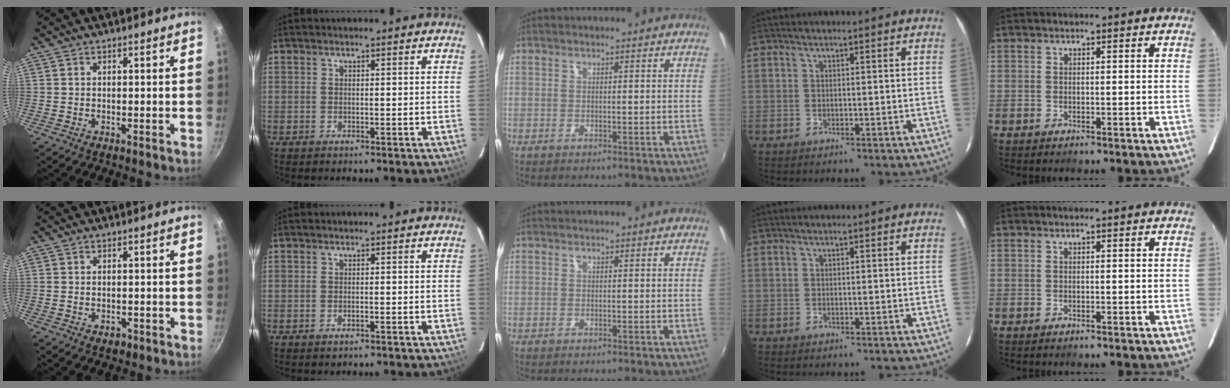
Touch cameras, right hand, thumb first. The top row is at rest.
{"thumb": {"total": 1.7, "force": [-0.8, 1.2, 1.0], "torque": [-0.015, 0.001, -0.008]}, "index": {"total": 0.7, "force": [-0.5, 0.3, 0.4], "torque": [-0.007, 0.003, -0.007]}}